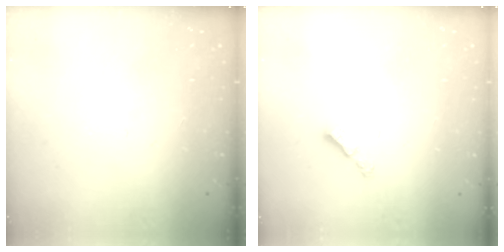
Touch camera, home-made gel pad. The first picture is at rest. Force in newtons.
{"total": 3.0, "press": 2.9, "slide": 0.5}